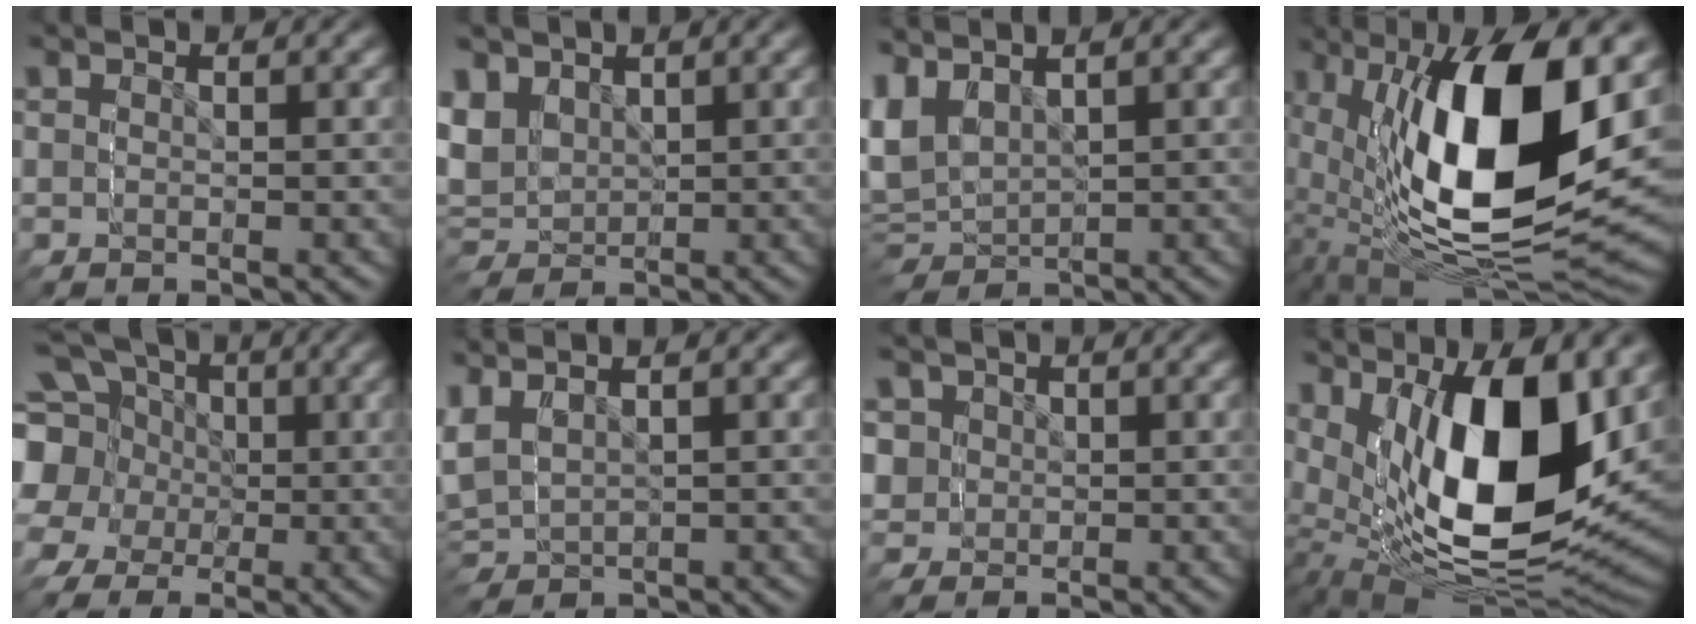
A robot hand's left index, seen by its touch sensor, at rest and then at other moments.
{"total": 6.6, "force": [1.3, 6.4, 0.9], "torque": [-0.062, -0.027, 0.031]}
{"total": 8.9, "force": [-0.2, 8.2, 3.4], "torque": [-0.116, -0.035, 0.016]}
{"total": 15.3, "force": [1.4, 9.2, 12.2], "torque": [-0.249, -0.015, 0.035]}
{"total": 14.2, "force": [2.5, 12.0, 7.2], "torque": [-0.151, -0.028, 0.036]}
{"total": 7.2, "force": [0.0, 6.5, 3.0], "torque": [-0.115, -0.033, 0.018]}
{"total": 5.9, "force": [1.6, 5.7, 0.2], "torque": [-0.034, -0.035, 0.032]}
{"total": 15.2, "force": [2.7, 9.9, 11.2], "torque": [-0.235, -0.016, 0.051]}